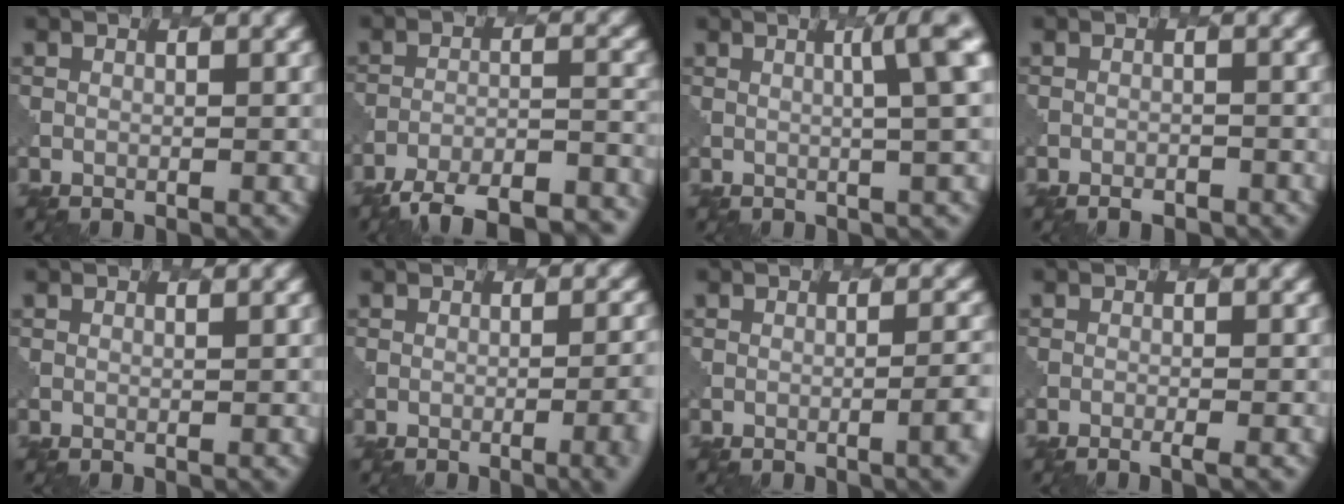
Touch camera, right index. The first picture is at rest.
{"total": 12.7, "force": [-11.5, 3.2, 4.4], "torque": [-0.067, -0.009, -0.147]}
{"total": 4.4, "force": [1.1, 0.6, 4.2], "torque": [-0.048, 0.012, 0.022]}
{"total": 1.5, "force": [-1.4, 0.4, 0.5], "torque": [-0.004, 0.002, -0.016]}
{"total": 0.7, "force": [0.4, 0.2, 0.5], "torque": [-0.005, 0.000, 0.003]}
{"total": 5.2, "force": [-1.9, 1.9, 4.4], "torque": [-0.030, 0.007, -0.017]}
{"total": 3.5, "force": [-1.1, 1.0, 3.2], "torque": [-0.026, 0.009, -0.019]}
{"total": 1.4, "force": [-0.8, 0.2, 1.1], "torque": [-0.006, 0.000, -0.018]}